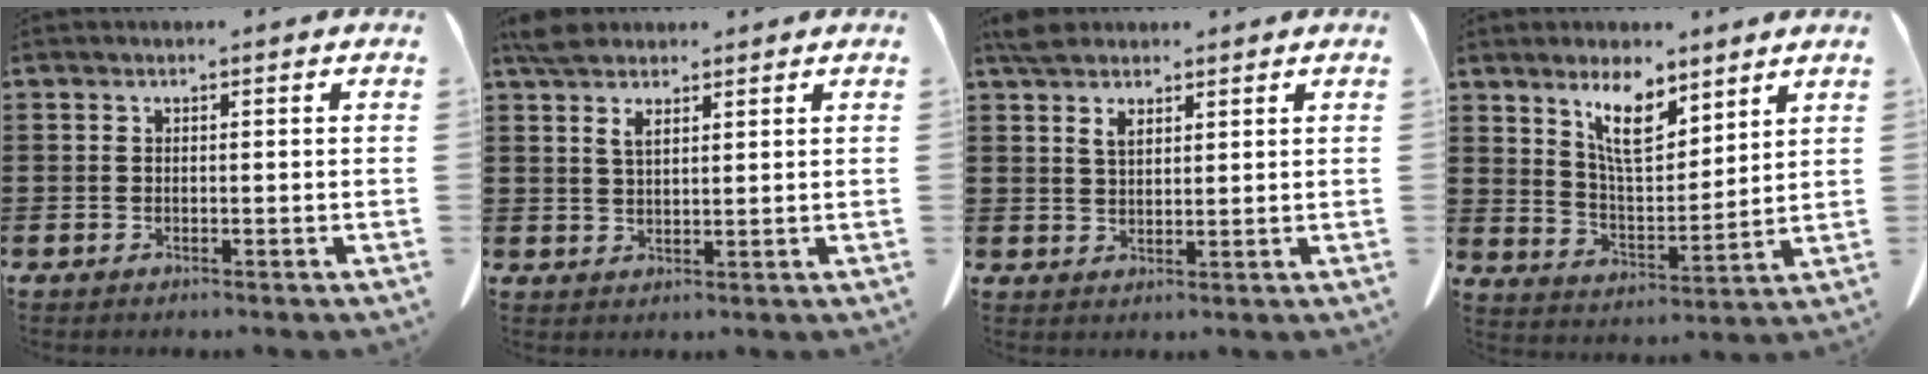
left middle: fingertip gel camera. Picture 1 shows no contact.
{"total": 3.9, "force": [2.7, 1.4, 2.4], "torque": [-0.055, 0.006, 0.050]}
{"total": 3.5, "force": [2.5, 1.6, 2.0], "torque": [-0.046, 0.007, 0.046]}
{"total": 8.8, "force": [6.3, 3.1, 5.3], "torque": [-0.099, -0.026, 0.111]}